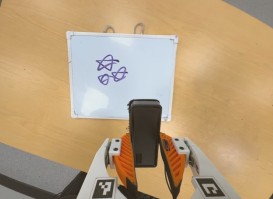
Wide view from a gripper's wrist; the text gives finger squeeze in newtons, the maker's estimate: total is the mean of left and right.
{"total": 4.6, "left": 3.2, "right": 6.0}